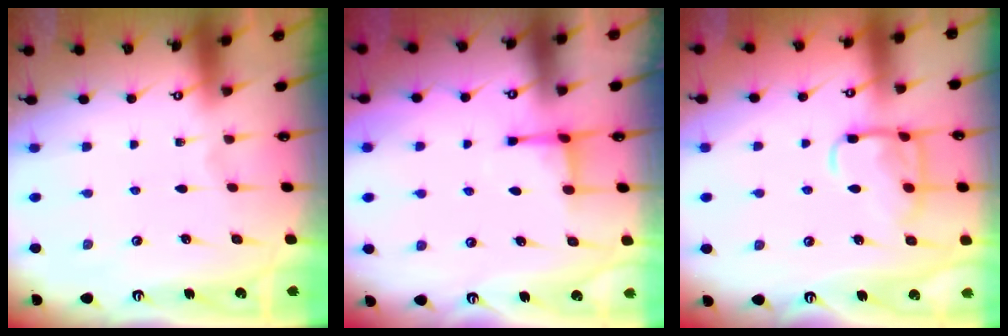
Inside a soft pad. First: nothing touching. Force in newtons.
{"total": 2.9, "press": 2.8, "slide": 0.7}
{"total": 11.8, "press": 11.8, "slide": 1.0}